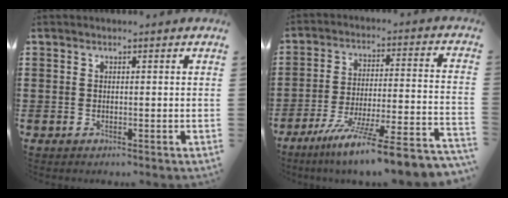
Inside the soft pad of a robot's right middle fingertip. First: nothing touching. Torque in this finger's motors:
{"motor_torque": [2.14, 0.00, 0.39, 0.21]}